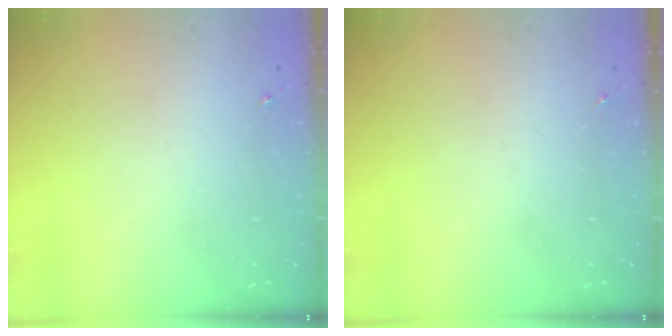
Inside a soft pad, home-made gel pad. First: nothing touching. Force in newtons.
{"total": 0.0}